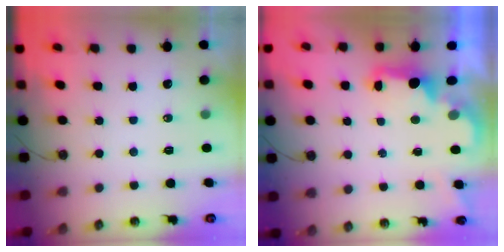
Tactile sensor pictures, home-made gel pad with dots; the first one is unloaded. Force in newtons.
{"total": 2.4, "press": 2.3, "slide": 0.8}